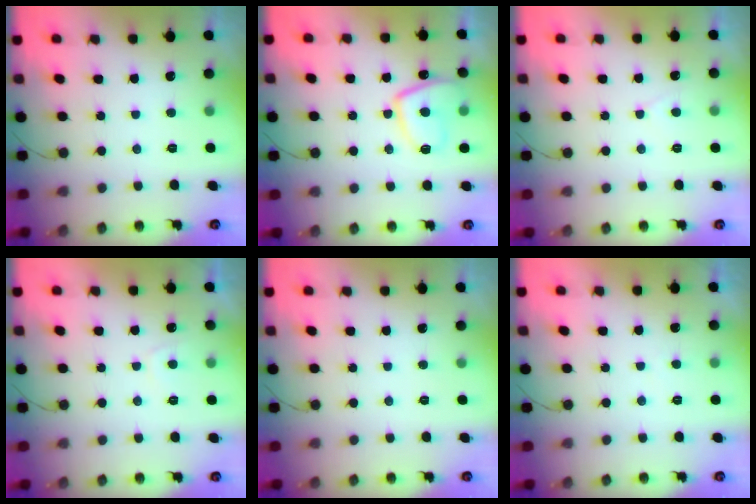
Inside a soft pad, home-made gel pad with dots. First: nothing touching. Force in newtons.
{"total": 10.8, "press": 10.8, "slide": 1.3}
{"total": 2.6, "press": 2.6, "slide": 0.3}
{"total": 1.8, "press": 1.6, "slide": 0.7}
{"total": 0.0}
{"total": 1.1, "press": 1.0, "slide": 0.5}